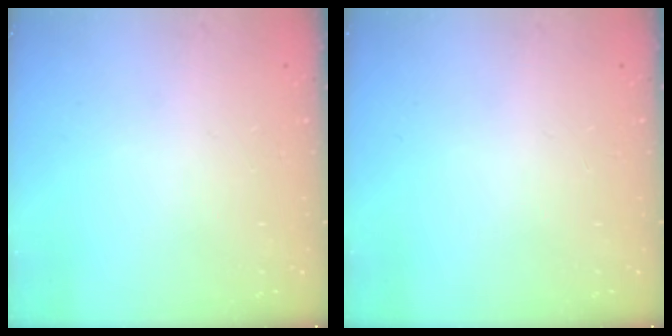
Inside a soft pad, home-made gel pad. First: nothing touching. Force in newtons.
{"total": 0.0}